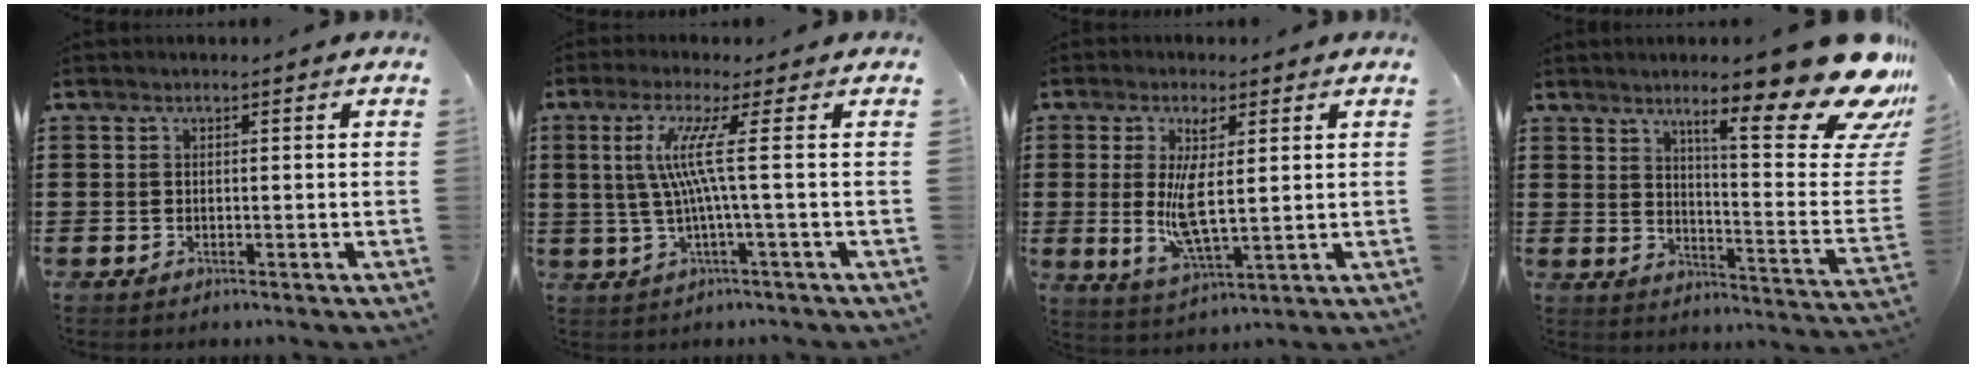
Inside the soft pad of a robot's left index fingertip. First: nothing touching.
{"total": 3.7, "force": [0.5, -0.6, 3.6], "torque": [-0.081, -0.009, 0.002]}
{"total": 7.7, "force": [1.8, 2.4, 7.1], "torque": [-0.130, -0.007, 0.028]}
{"total": 20.4, "force": [13.4, 4.0, 14.8], "torque": [-0.220, -0.090, 0.212]}